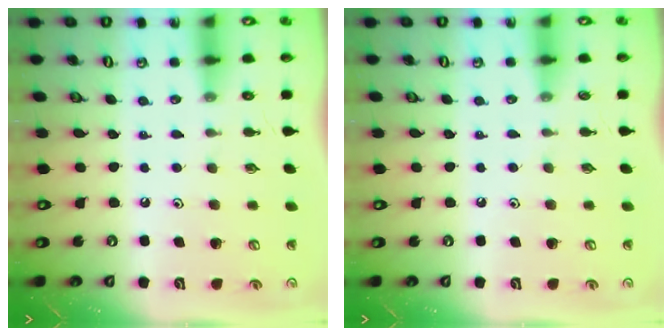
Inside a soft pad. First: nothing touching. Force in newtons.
{"total": 2.3, "press": 2.3, "slide": 0.4}